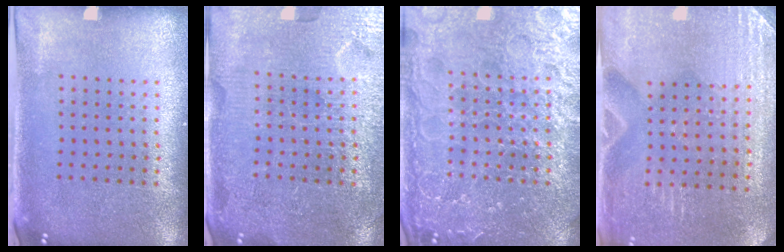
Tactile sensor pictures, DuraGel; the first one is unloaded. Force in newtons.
{"total": 3.8, "press": 3.8, "slide": 0.7}
{"total": 6.9, "press": 6.8, "slide": 0.8}
{"total": 2.9, "press": 2.8, "slide": 0.4}